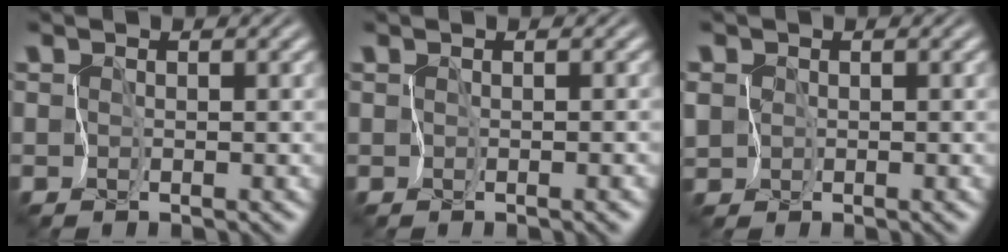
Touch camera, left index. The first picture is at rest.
{"total": 0.9, "force": [-0.5, 0.3, 0.6], "torque": [-0.005, -0.007, -0.002]}
{"total": 2.4, "force": [0.1, 2.2, 0.8], "torque": [-0.019, 0.010, -0.002]}